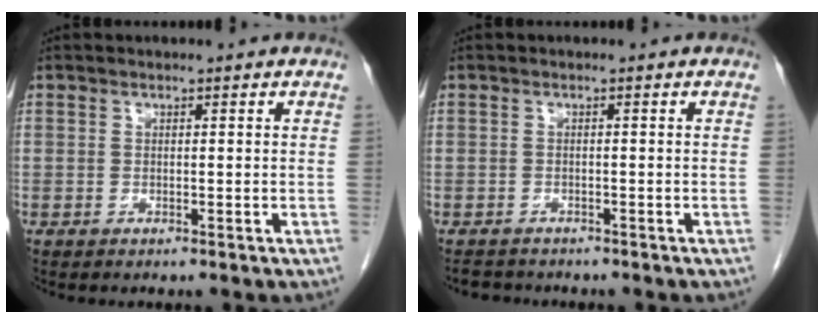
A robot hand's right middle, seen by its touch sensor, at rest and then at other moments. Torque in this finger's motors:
{"motor_torque": [-0.04, 0.04, -0.06, -0.01]}